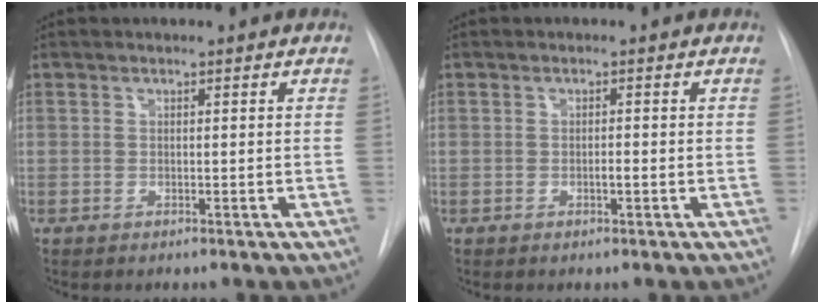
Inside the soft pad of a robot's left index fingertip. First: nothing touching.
{"total": 1.0, "force": [-0.6, 0.1, 0.8], "torque": [-0.016, -0.004, -0.011]}